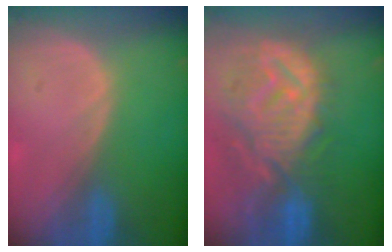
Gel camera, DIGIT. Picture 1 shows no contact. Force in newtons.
{"total": 12.1, "press": 10.9, "slide": 5.4}